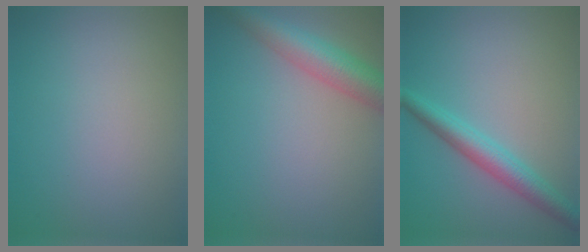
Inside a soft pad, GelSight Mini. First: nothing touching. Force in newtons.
{"total": 5.2, "press": 5.2, "slide": 0.1}
{"total": 3.6, "press": 3.6, "slide": 0.1}